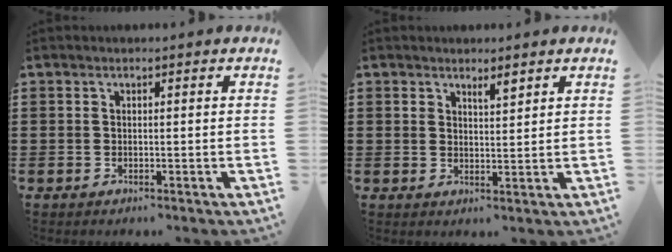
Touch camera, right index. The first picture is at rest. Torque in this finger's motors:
{"motor_torque": [-0.11, 0.18, 0.14, 0.00]}